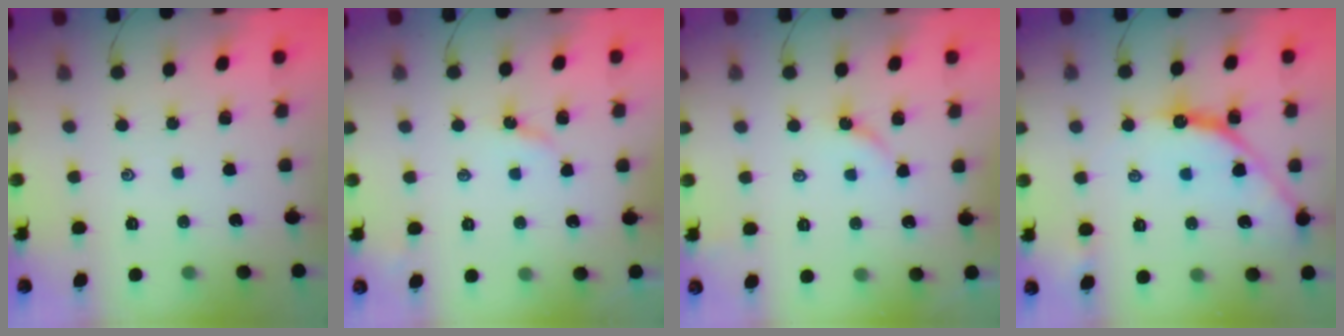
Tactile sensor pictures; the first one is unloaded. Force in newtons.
{"total": 2.7, "press": 2.7, "slide": 0.4}
{"total": 4.1, "press": 4.1, "slide": 0.7}
{"total": 12.1, "press": 12.1, "slide": 0.8}